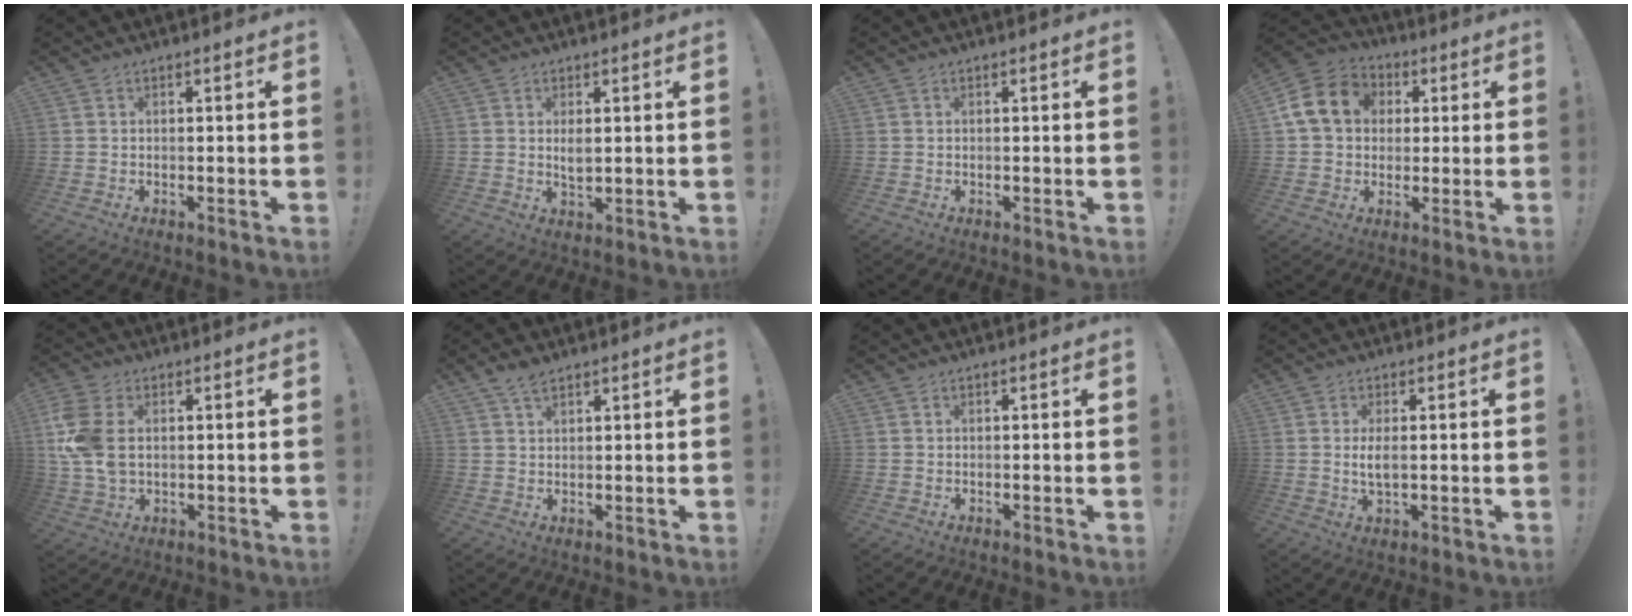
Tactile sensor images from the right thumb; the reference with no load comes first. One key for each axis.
{"total": 2.9, "fx": 0.8, "fy": 1.4, "fz": 2.4, "tx": -0.034, "ty": -0.006, "tz": 0.010}
{"total": 0.0}
{"total": 14.8, "fx": 3.4, "fy": 12.2, "fz": 7.7, "tx": -0.119, "ty": 0.011, "tz": 0.072}
{"total": 11.7, "fx": 1.9, "fy": 7.5, "fz": 8.8, "tx": -0.198, "ty": -0.002, "tz": 0.037}
{"total": 4.2, "fx": 2.9, "fy": 1.7, "fz": 2.4, "tx": -0.040, "ty": -0.015, "tz": 0.054}
{"total": 0.0}
{"total": 3.8, "fx": 0.3, "fy": 1.3, "fz": 3.6, "tx": -0.064, "ty": -0.006, "tz": 0.001}